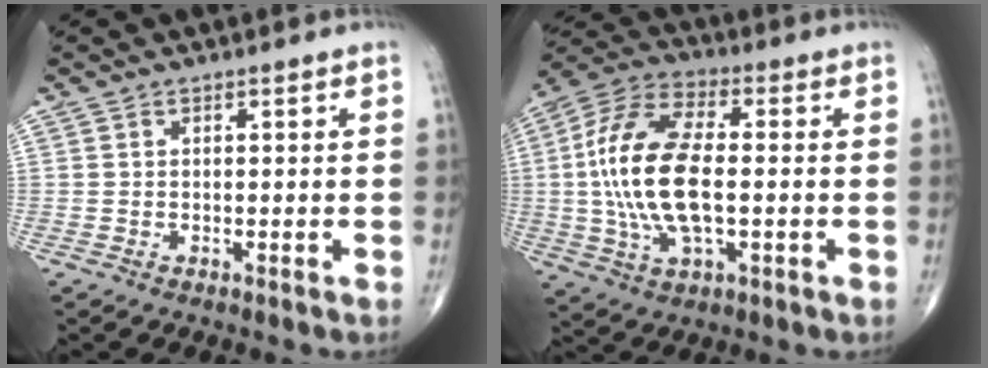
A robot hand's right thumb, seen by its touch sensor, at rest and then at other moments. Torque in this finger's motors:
{"motor_torque": [1.39, 3.62, 2.11, 0.17, 0.79]}